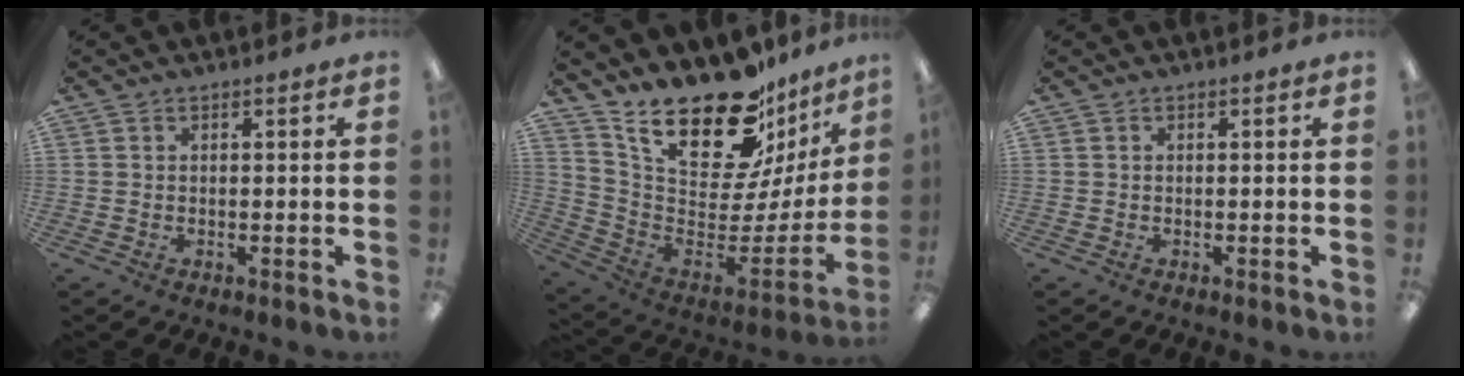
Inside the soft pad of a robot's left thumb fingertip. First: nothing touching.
{"total": 25.2, "force": [19.0, 9.4, 13.6], "torque": [-0.214, -0.144, 0.330]}
{"total": 0.0}